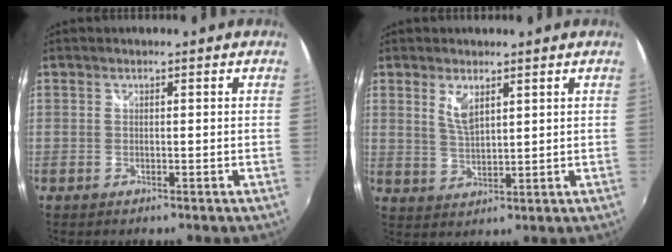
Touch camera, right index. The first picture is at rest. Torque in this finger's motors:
{"motor_torque": [0.05, 0.07, 0.09, 0.06]}